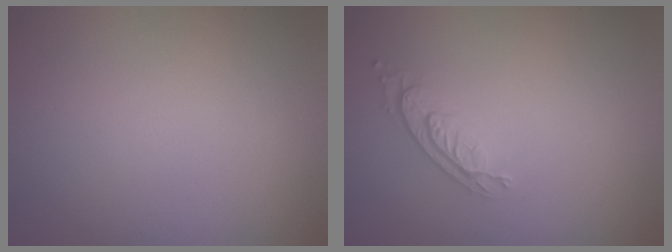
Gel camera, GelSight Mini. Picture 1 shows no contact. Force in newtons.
{"total": 2.0, "press": 1.8, "slide": 0.9}